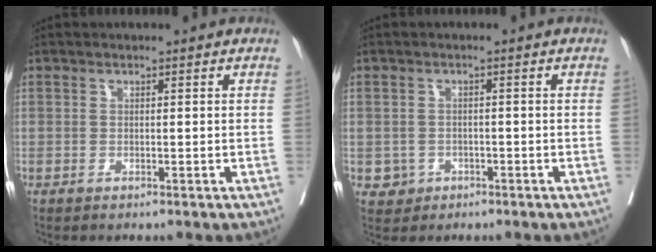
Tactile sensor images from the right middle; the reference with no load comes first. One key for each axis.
{"total": 2.6, "fx": -1.0, "fy": 2.5, "fz": 0.2, "tx": 0.001, "ty": 0.009, "tz": -0.009}